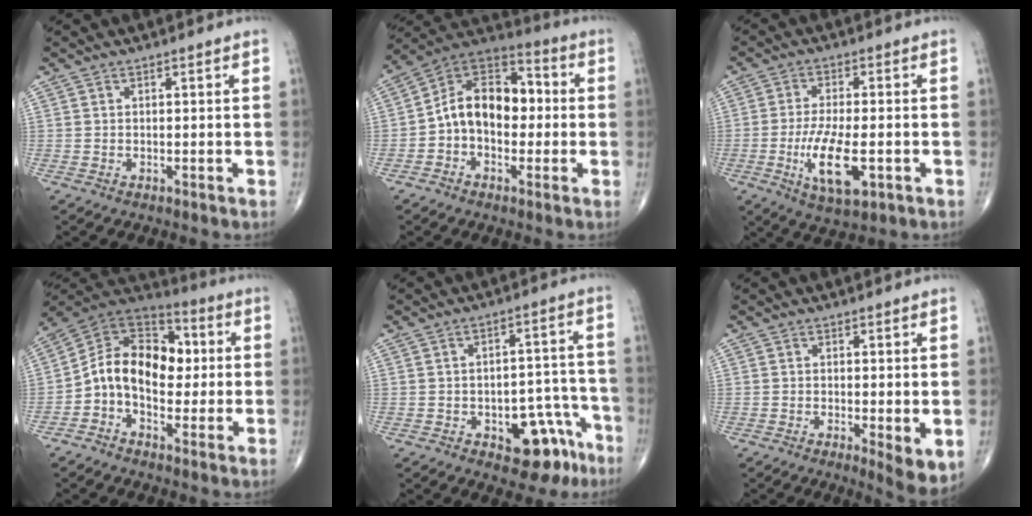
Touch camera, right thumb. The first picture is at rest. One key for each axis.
{"total": 14.2, "fx": -1.0, "fy": 9.7, "fz": 10.4, "tx": -0.135, "ty": 0.048, "tz": -0.032}
{"total": 10.5, "fx": -3.0, "fy": 3.8, "fz": 9.3, "tx": -0.171, "ty": -0.007, "tz": -0.049}
{"total": 15.3, "fx": -0.4, "fy": 10.8, "fz": 10.8, "tx": -0.140, "ty": 0.041, "tz": -0.018}
{"total": 10.9, "fx": -5.6, "fy": 5.9, "fz": 7.2, "tx": -0.050, "ty": 0.051, "tz": -0.066}
{"total": 5.3, "fx": -0.9, "fy": 1.5, "fz": 5.0, "tx": -0.071, "ty": -0.017, "tz": -0.015}